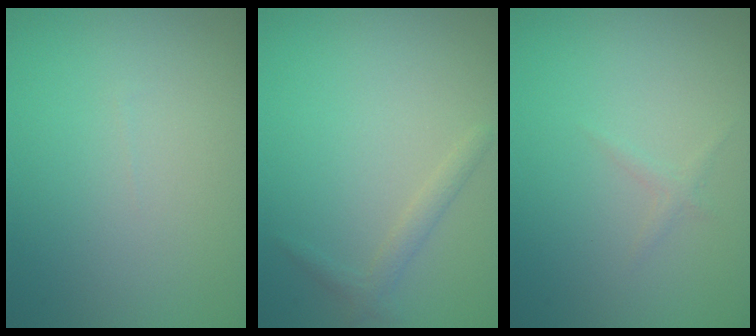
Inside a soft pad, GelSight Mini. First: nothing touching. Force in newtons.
{"total": 1.3, "press": 1.3, "slide": 0.1}
{"total": 0.7, "press": 0.7, "slide": 0.1}